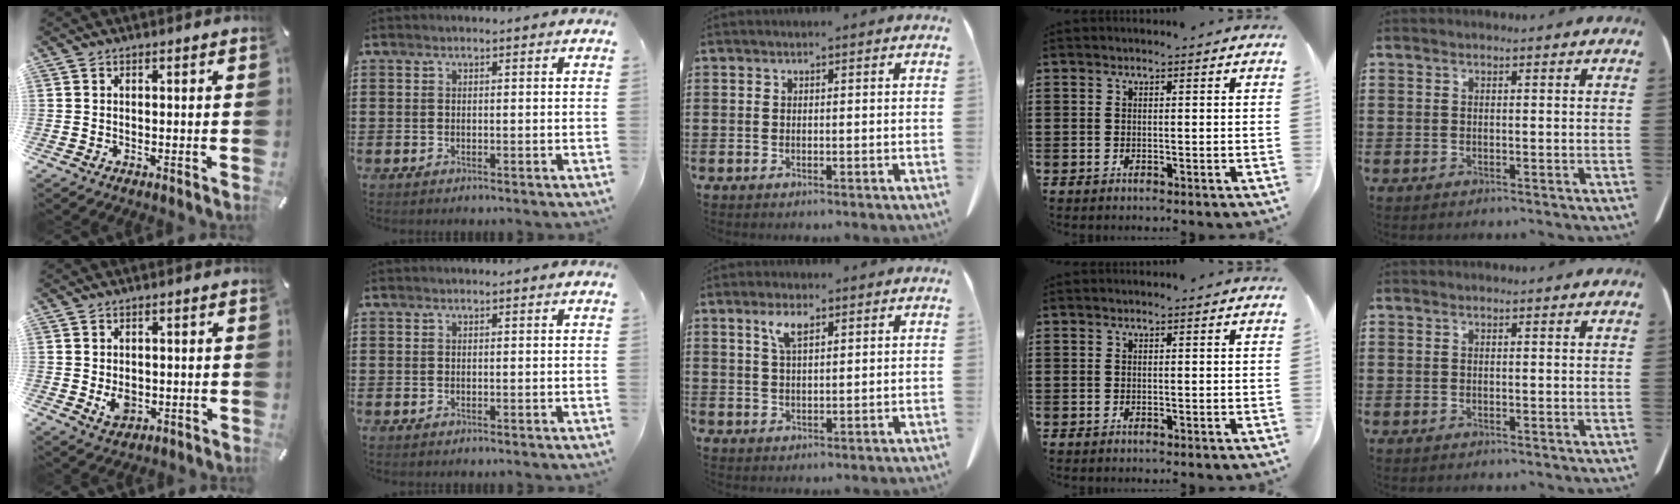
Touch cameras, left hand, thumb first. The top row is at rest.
{"thumb": {"total": 4.0, "force": [-0.5, 3.1, 2.6], "torque": [-0.044, -0.002, -0.009]}, "middle": {"total": 4.1, "force": [2.2, 1.3, 3.2], "torque": [-0.071, 0.005, 0.040]}}